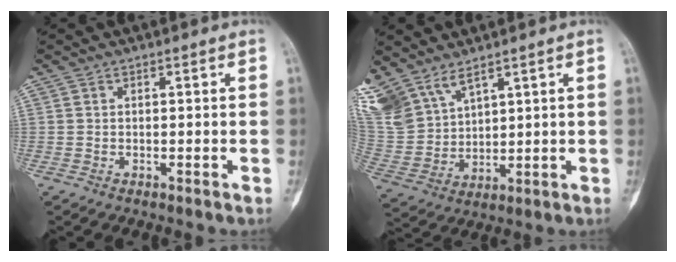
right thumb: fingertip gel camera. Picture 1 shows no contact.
{"total": 12.7, "force": [9.1, 6.2, 6.3], "torque": [-0.135, -0.024, 0.207]}